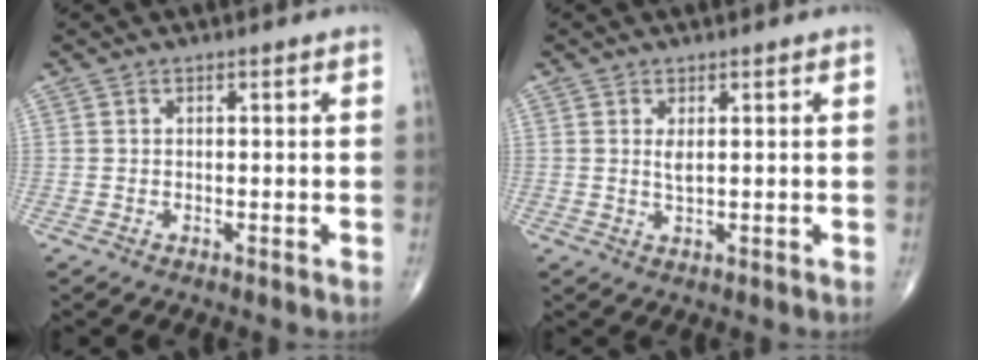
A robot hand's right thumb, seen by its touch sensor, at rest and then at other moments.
{"total": 1.6, "force": [0.5, 0.4, 1.4], "torque": [-0.028, -0.007, 0.013]}